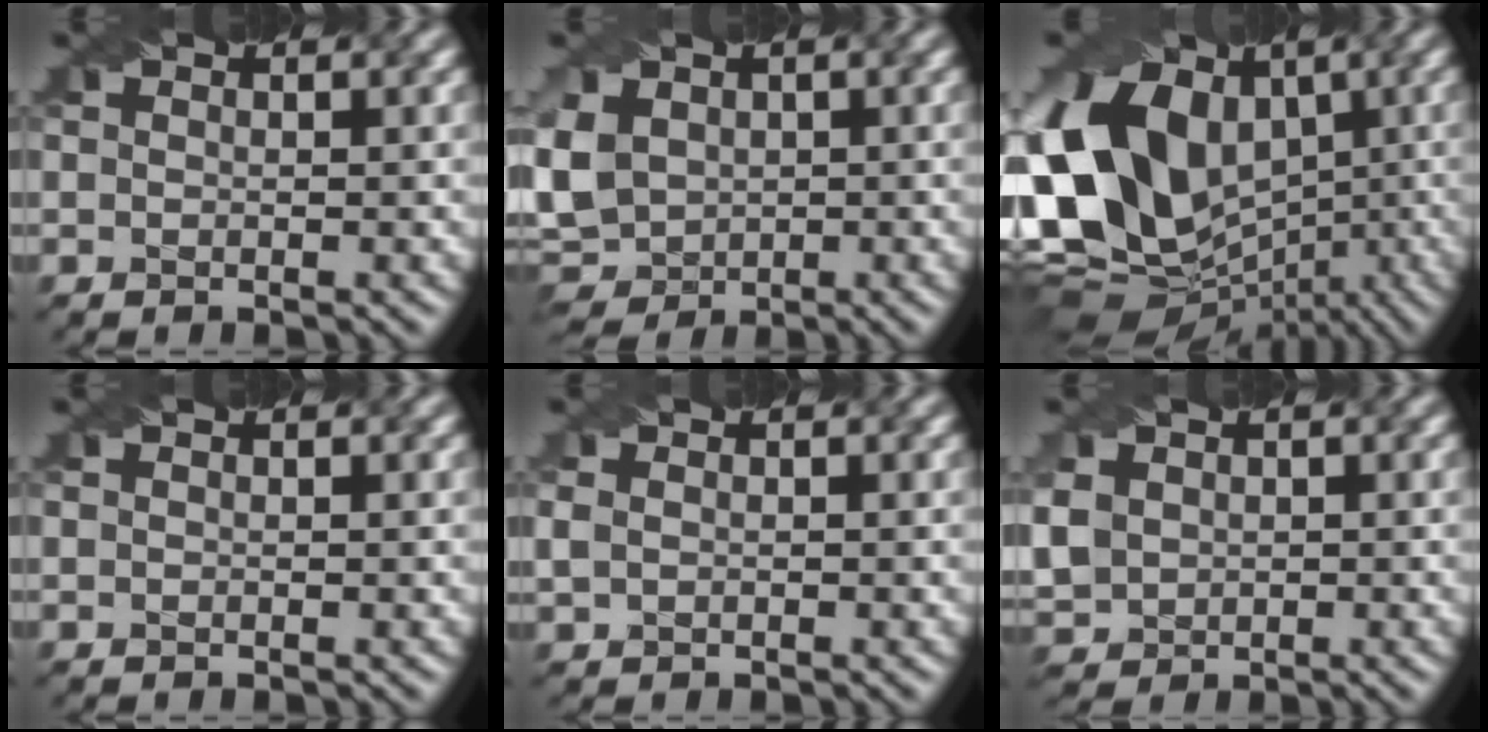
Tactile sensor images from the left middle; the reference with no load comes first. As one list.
[{"total": 6.4, "force": [0.6, 5.1, 3.7], "torque": [-0.112, 0.013, 0.007]}, {"total": 20.1, "force": [0.8, 15.1, 13.3], "torque": [-0.271, 0.011, 0.030]}, {"total": 0.0}, {"total": 1.4, "force": [0.2, 1.1, 0.9], "torque": [-0.022, 0.001, 0.008]}, {"total": 3.1, "force": [0.8, 2.7, 1.3], "torque": [-0.057, 0.004, 0.021]}]